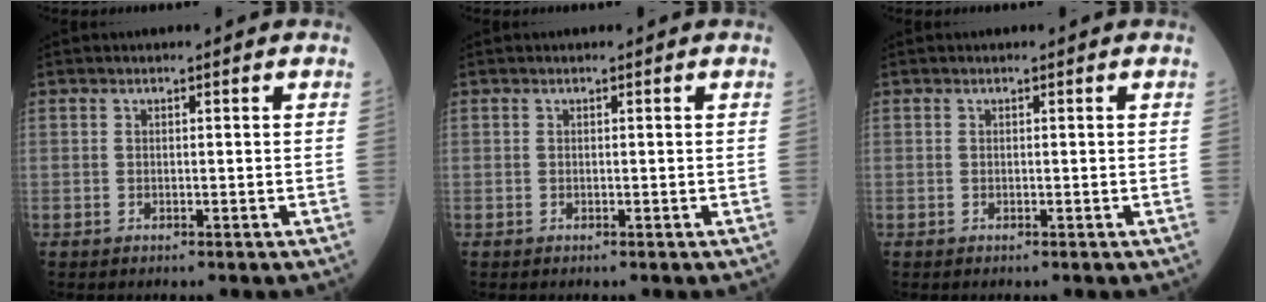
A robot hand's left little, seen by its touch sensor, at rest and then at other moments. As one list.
[{"total": 0.0}, {"total": 0.0}]